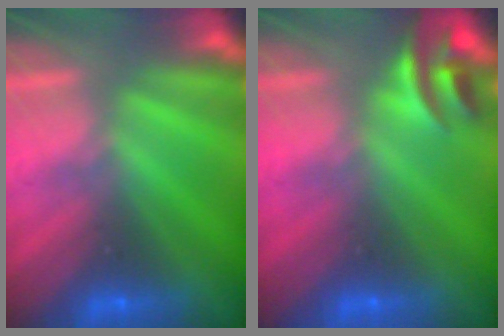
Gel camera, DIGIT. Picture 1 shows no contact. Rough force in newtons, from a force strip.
{"total": 2.9}